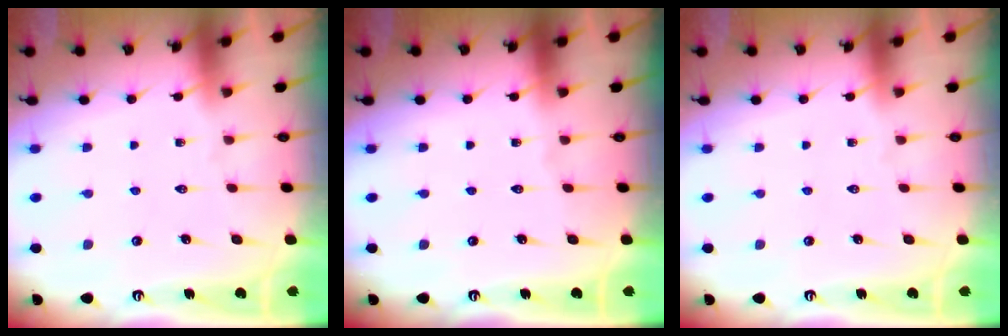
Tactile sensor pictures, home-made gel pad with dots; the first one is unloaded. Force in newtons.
{"total": 0.0}
{"total": 0.0}